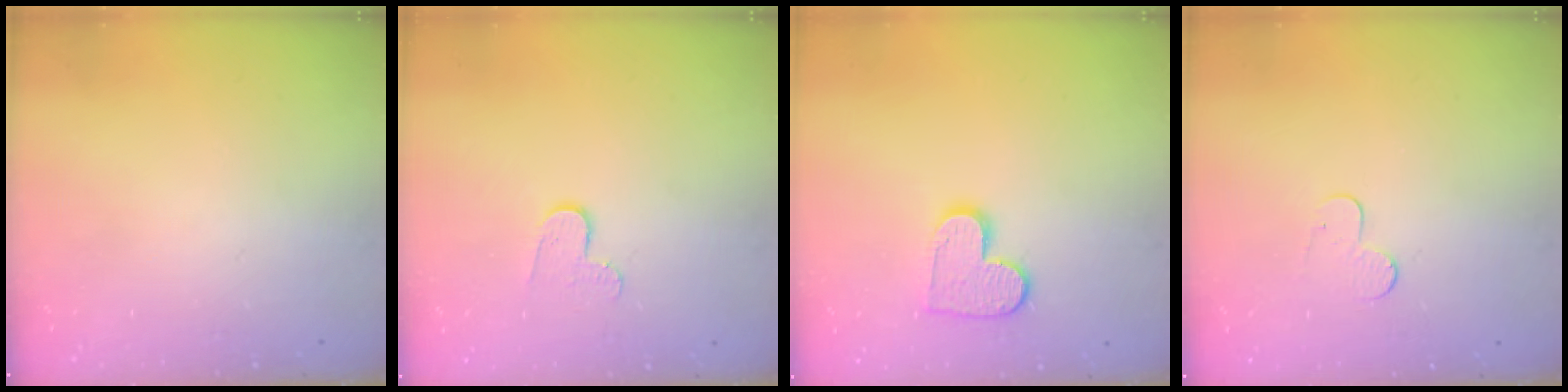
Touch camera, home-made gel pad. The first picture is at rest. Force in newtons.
{"total": 6.2, "press": 6.1, "slide": 0.5}
{"total": 9.6, "press": 9.6, "slide": 0.6}
{"total": 4.9, "press": 4.8, "slide": 0.5}